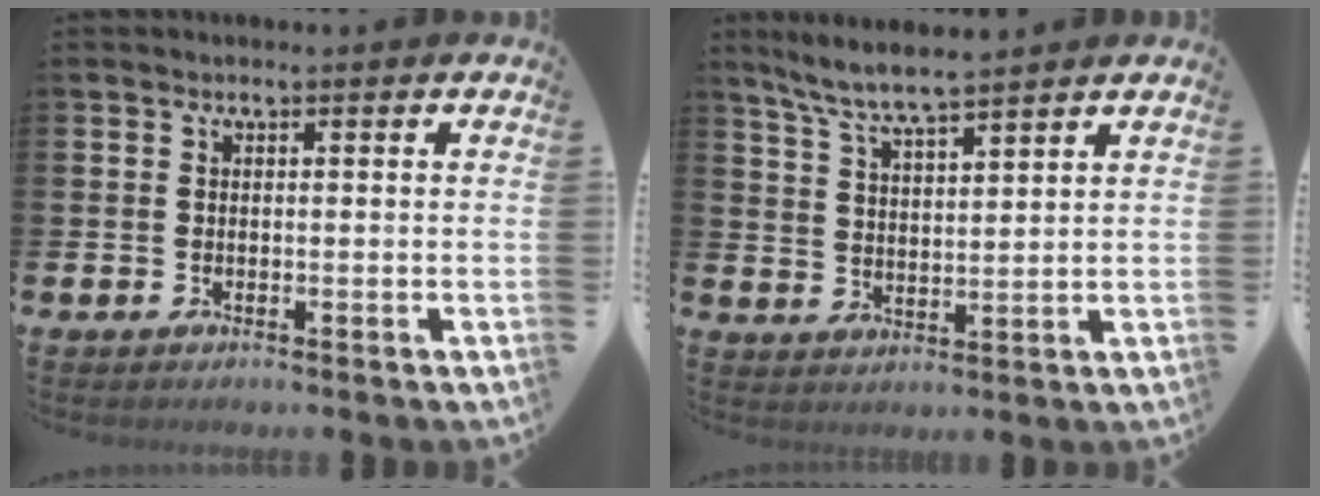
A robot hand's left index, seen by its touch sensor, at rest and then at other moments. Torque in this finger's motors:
{"motor_torque": [0.01, -0.08, 0.54, 0.08]}